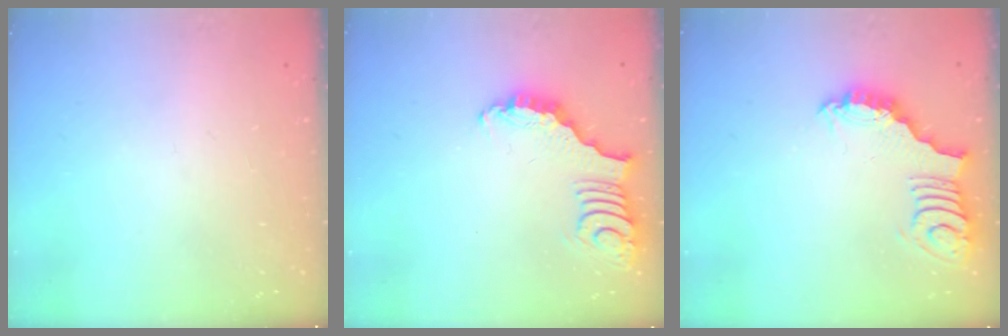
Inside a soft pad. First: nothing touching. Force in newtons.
{"total": 3.2, "press": 3.1, "slide": 0.6}
{"total": 3.3, "press": 3.3, "slide": 0.6}